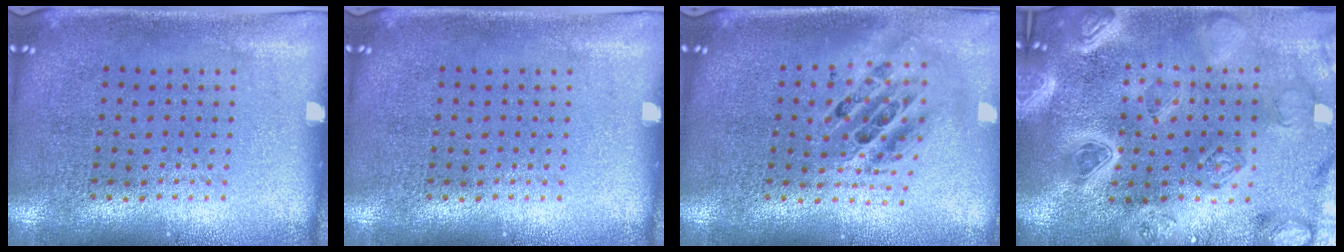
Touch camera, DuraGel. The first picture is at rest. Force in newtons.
{"total": 0.0}
{"total": 2.0, "press": 1.6, "slide": 1.3}
{"total": 5.1, "press": 4.3, "slide": 2.8}